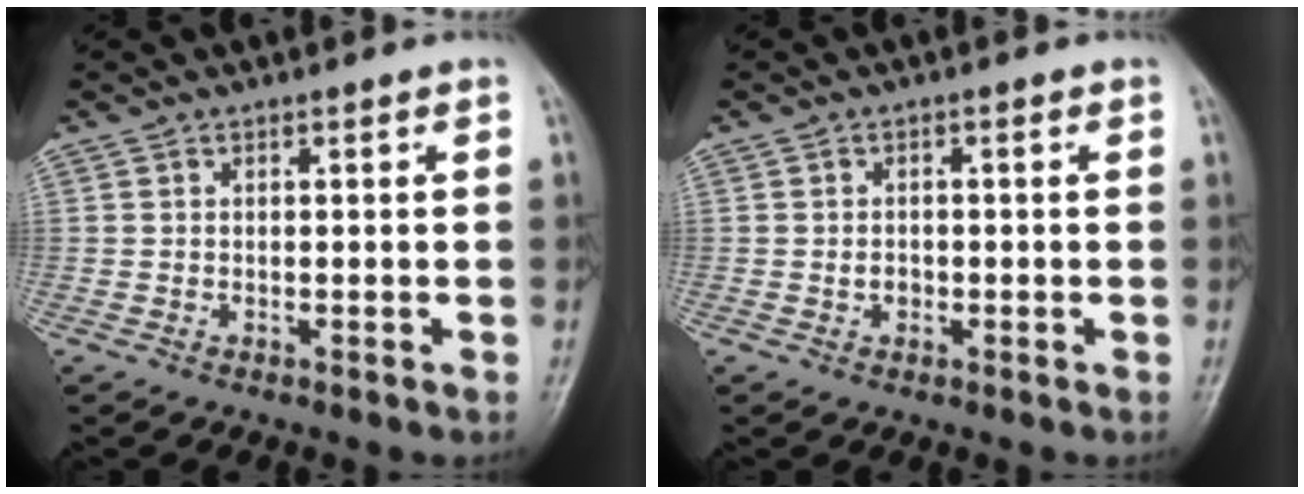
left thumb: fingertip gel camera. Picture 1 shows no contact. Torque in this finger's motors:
{"motor_torque": [-0.11, 0.12, 0.17, 0.09, 0.01]}